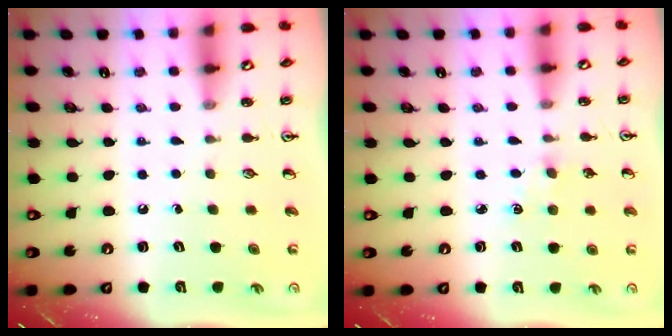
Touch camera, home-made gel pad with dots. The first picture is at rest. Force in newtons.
{"total": 2.9, "press": 2.9, "slide": 0.3}